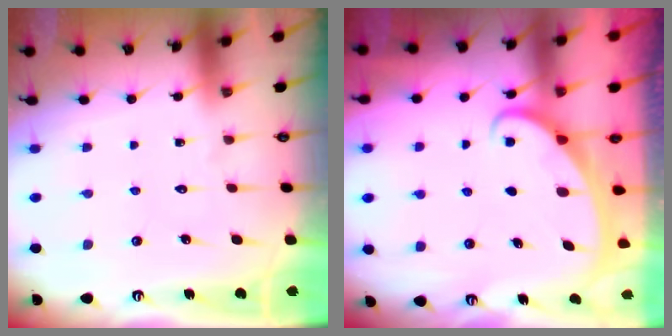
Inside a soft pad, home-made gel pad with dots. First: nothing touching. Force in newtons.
{"total": 2.2, "press": 2.2, "slide": 0.3}